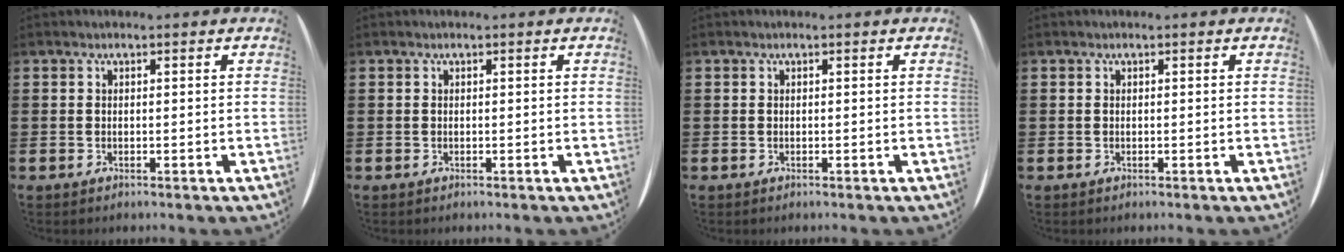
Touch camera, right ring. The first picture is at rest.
{"total": 0.0}
{"total": 0.0}
{"total": 0.0}